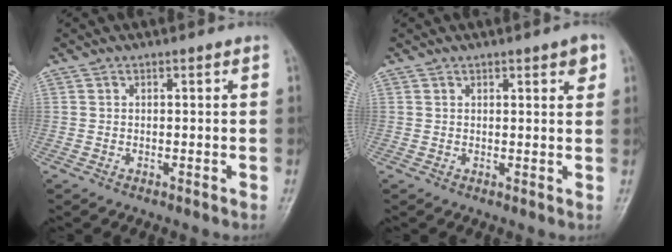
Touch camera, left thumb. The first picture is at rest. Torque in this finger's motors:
{"motor_torque": [-0.19, 0.02, -0.23, 0.06, 0.00]}